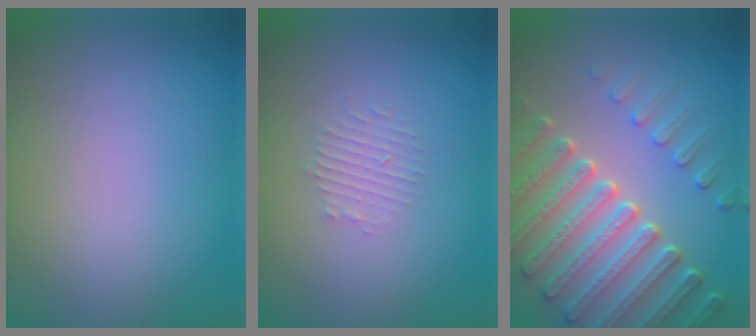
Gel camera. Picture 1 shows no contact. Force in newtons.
{"total": 1.6, "press": 1.5, "slide": 0.3}
{"total": 7.2, "press": 5.6, "slide": 4.6}